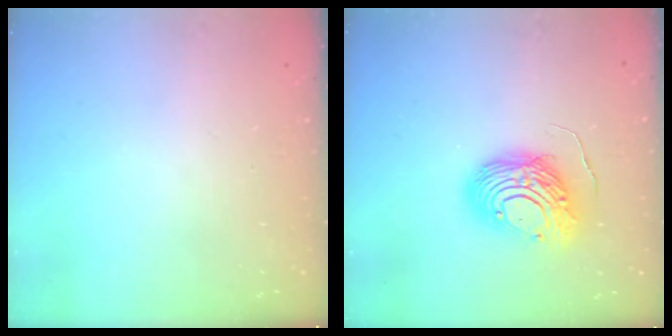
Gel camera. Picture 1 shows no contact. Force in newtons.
{"total": 12.7, "press": 12.6, "slide": 1.3}